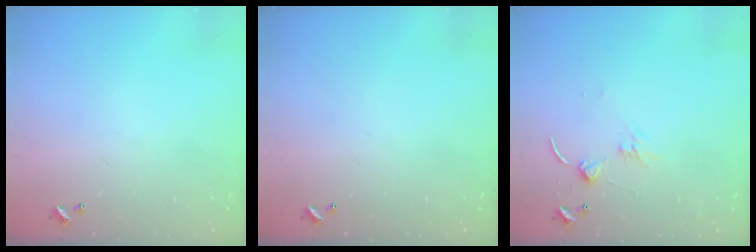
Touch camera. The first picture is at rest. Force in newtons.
{"total": 0.0}
{"total": 0.6, "press": 0.5, "slide": 0.3}